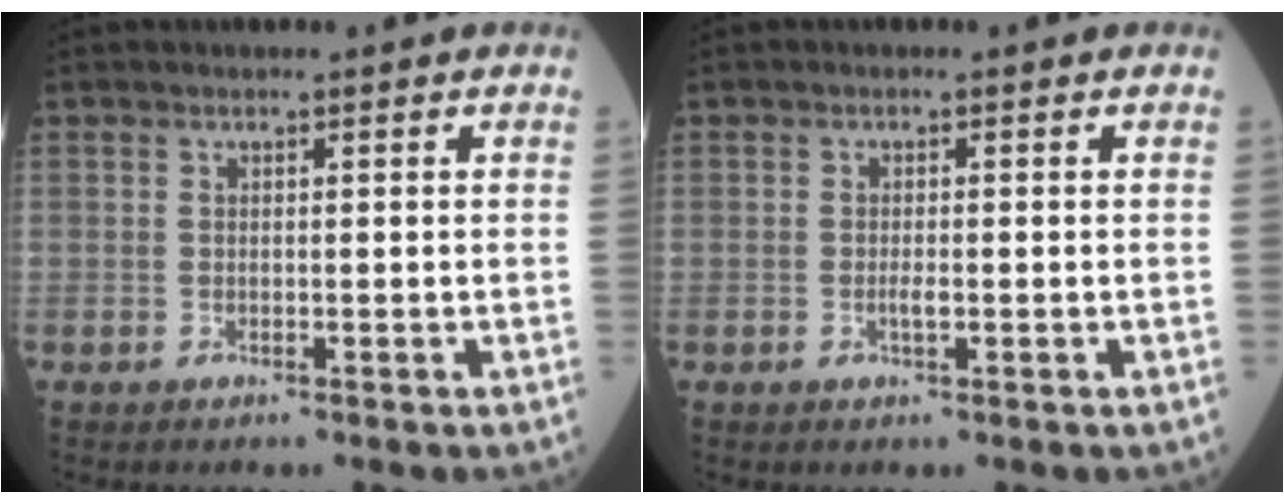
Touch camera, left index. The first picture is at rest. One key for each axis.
{"total": 1.2, "fx": -0.4, "fy": 0.3, "fz": 1.1, "tx": -0.025, "ty": 0.000, "tz": -0.007}